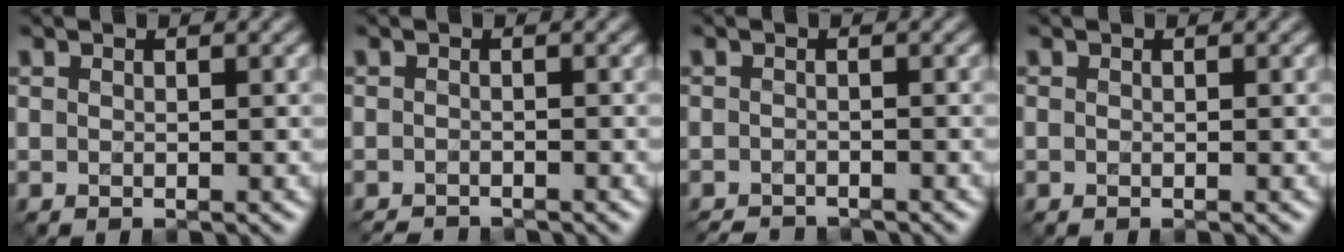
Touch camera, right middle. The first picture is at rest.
{"total": 2.0, "force": [-1.9, 0.2, 0.4], "torque": [-0.003, -0.007, -0.034]}
{"total": 2.4, "force": [-2.3, 0.3, 0.5], "torque": [-0.005, -0.007, -0.041]}
{"total": 0.0}